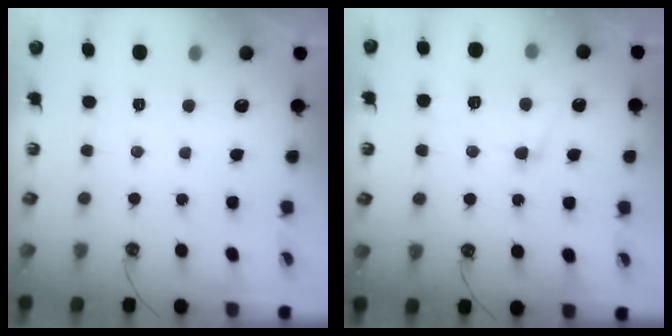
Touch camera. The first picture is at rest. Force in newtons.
{"total": 5.8, "press": 5.7, "slide": 0.6}